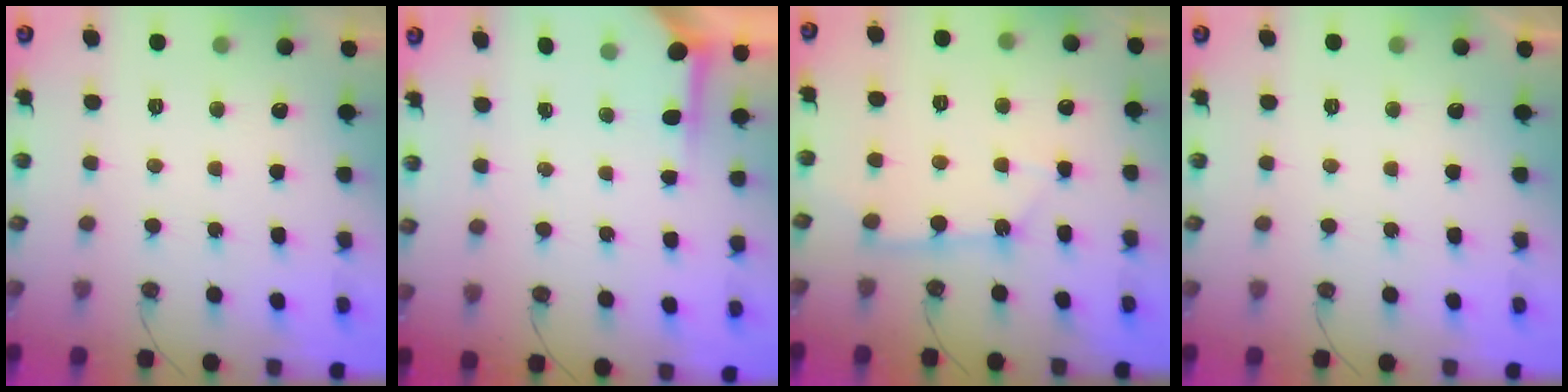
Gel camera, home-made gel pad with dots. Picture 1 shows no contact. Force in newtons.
{"total": 3.5, "press": 3.5, "slide": 0.5}
{"total": 5.9, "press": 5.9, "slide": 0.5}
{"total": 0.0}